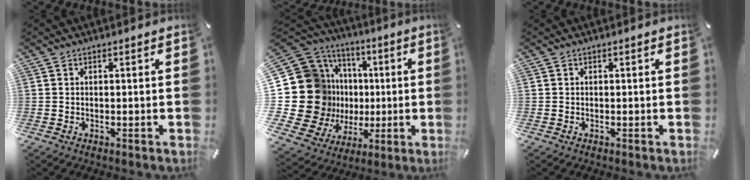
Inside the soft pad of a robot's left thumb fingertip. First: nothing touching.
{"total": 24.2, "force": [0.9, 20.8, 12.4], "torque": [-0.262, -0.041, 0.064]}
{"total": 0.0}